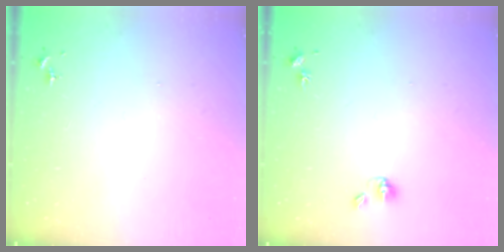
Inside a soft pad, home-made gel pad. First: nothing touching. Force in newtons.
{"total": 5.3, "press": 4.7, "slide": 2.3}